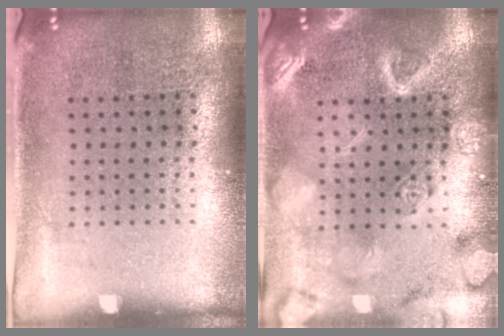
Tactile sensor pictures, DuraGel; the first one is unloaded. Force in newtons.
{"total": 5.0, "press": 4.9, "slide": 0.7}